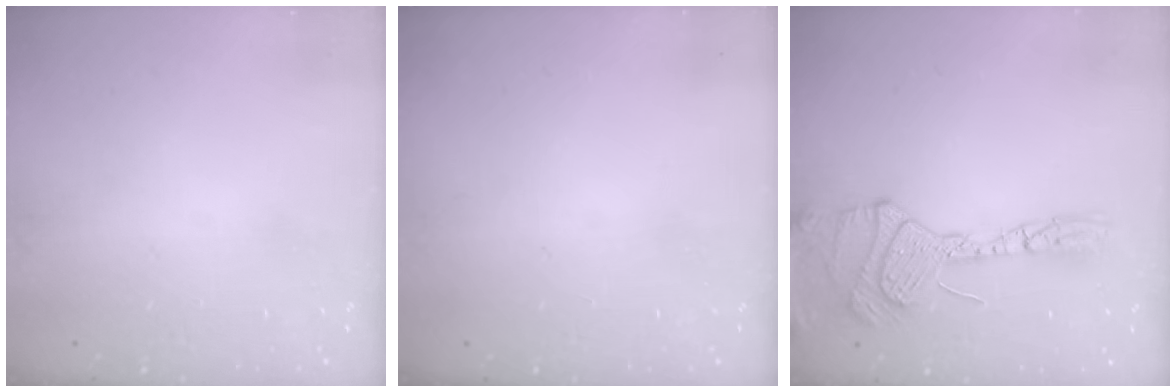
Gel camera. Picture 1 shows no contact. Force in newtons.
{"total": 0.0}
{"total": 20.2, "press": 19.4, "slide": 5.7}